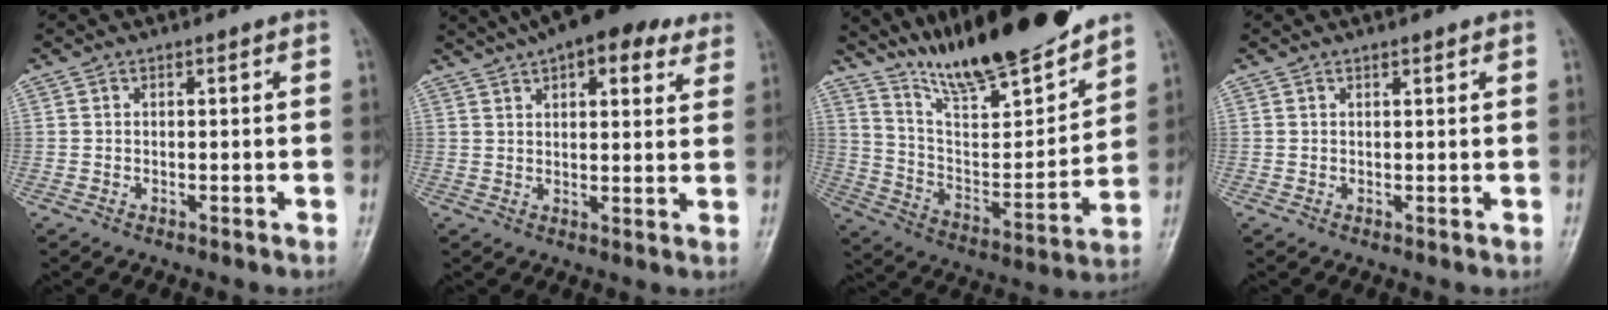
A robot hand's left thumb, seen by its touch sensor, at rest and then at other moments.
{"total": 16.3, "force": [10.8, 6.5, 10.4], "torque": [-0.132, 0.004, 0.151]}
{"total": 20.5, "force": [17.4, 3.7, 10.1], "torque": [-0.131, -0.103, 0.305]}
{"total": 0.9, "force": [0.7, 0.2, 0.5], "torque": [-0.007, -0.003, 0.011]}